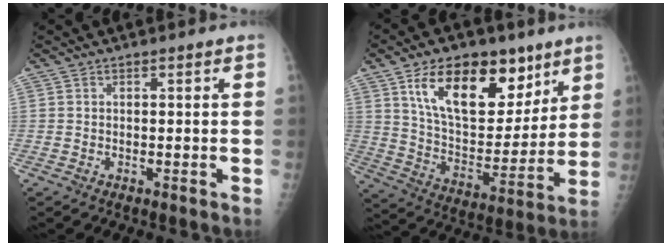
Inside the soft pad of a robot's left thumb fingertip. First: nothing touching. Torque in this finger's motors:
{"motor_torque": [1.98, 2.00, 1.40, -1.14, 0.14]}